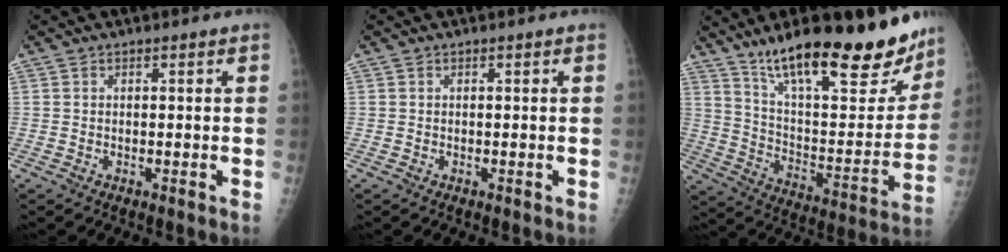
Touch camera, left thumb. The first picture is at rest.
{"total": 0.0}
{"total": 28.6, "force": [20.7, 8.3, 18.0], "torque": [-0.231, -0.086, 0.319]}